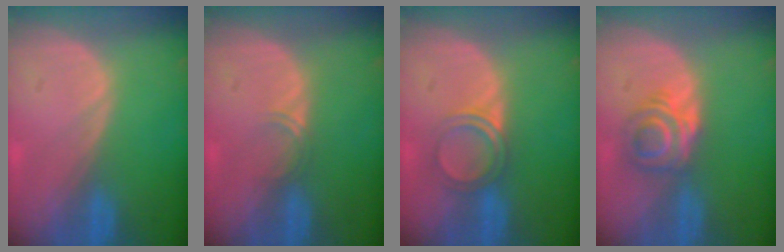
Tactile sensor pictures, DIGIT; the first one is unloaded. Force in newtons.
{"total": 1.4, "press": 1.1, "slide": 0.9}
{"total": 3.8, "press": 3.6, "slide": 1.3}
{"total": 6.0, "press": 5.0, "slide": 3.3}